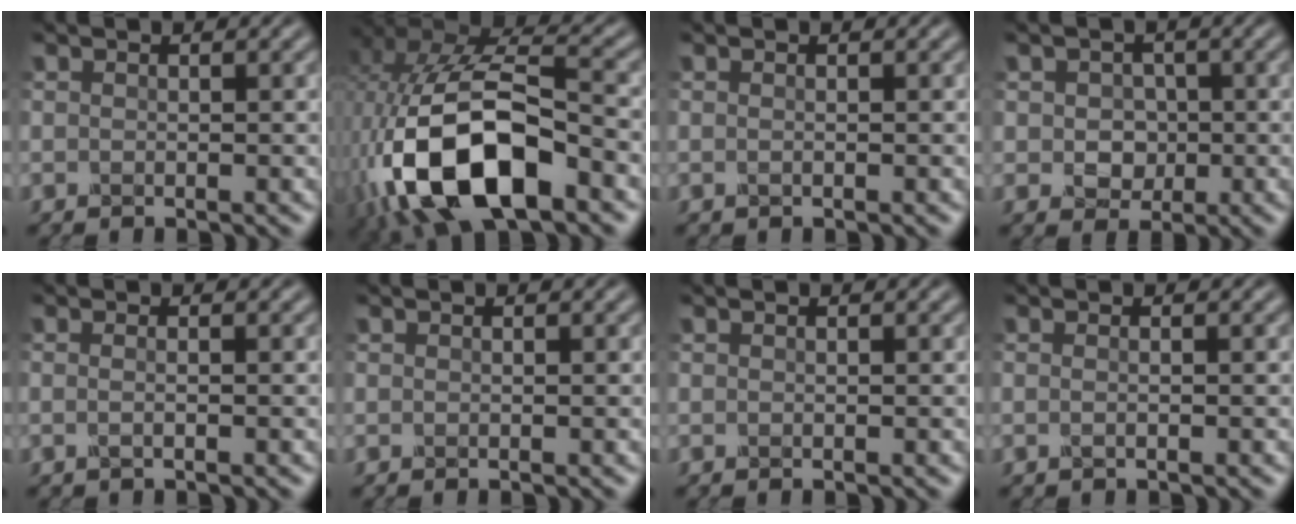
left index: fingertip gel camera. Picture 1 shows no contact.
{"total": 13.5, "force": [-4.3, 7.1, 10.7], "torque": [-0.217, -0.014, -0.069]}
{"total": 0.0}
{"total": 2.1, "force": [0.1, 2.0, 0.5], "torque": [0.006, -0.004, -0.003]}
{"total": 1.1, "force": [0.0, 0.6, 0.9], "torque": [-0.002, -0.005, -0.015]}
{"total": 0.0}
{"total": 0.0}
{"total": 0.8, "force": [0.1, 0.5, 0.6], "torque": [0.004, -0.005, -0.013]}